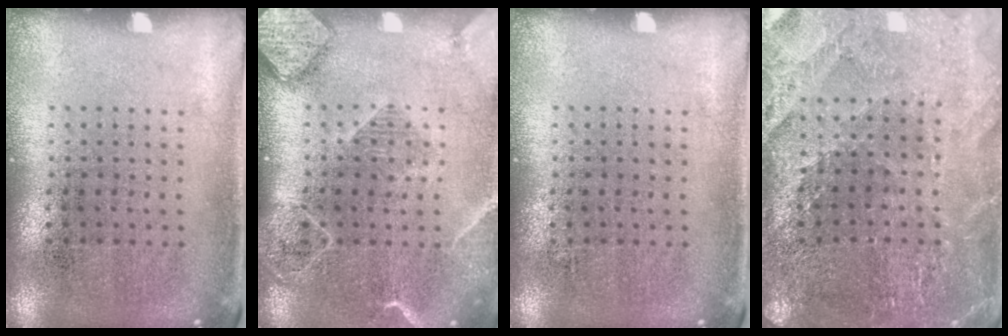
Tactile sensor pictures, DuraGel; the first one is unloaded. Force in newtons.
{"total": 2.0, "press": 1.8, "slide": 0.8}
{"total": 0.0}
{"total": 2.6, "press": 2.6, "slide": 0.4}